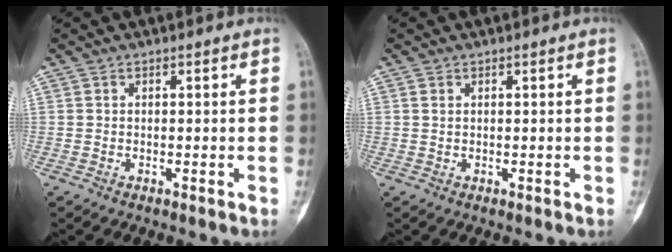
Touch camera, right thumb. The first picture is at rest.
{"total": 0.7, "force": [0.3, 0.4, 0.4], "torque": [-0.012, 0.005, 0.009]}